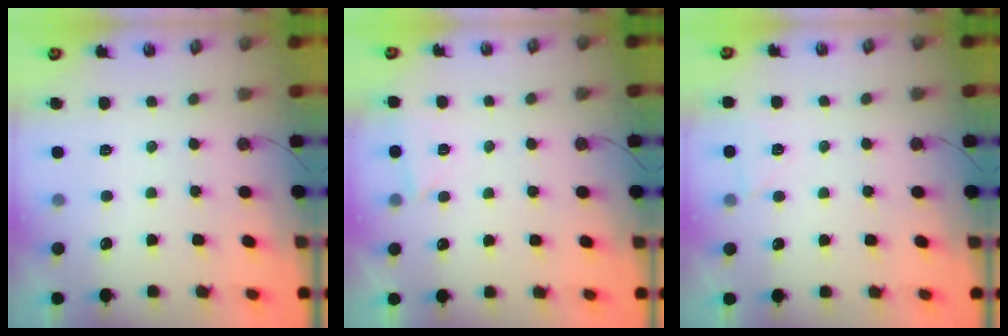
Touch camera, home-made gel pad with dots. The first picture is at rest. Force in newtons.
{"total": 2.1, "press": 1.9, "slide": 0.9}
{"total": 4.5, "press": 4.5, "slide": 0.2}